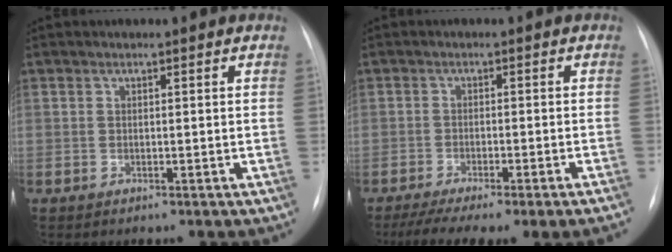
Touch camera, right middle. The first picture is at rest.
{"total": 11.4, "force": [-9.1, -0.1, 6.8], "torque": [-0.093, -0.020, -0.136]}